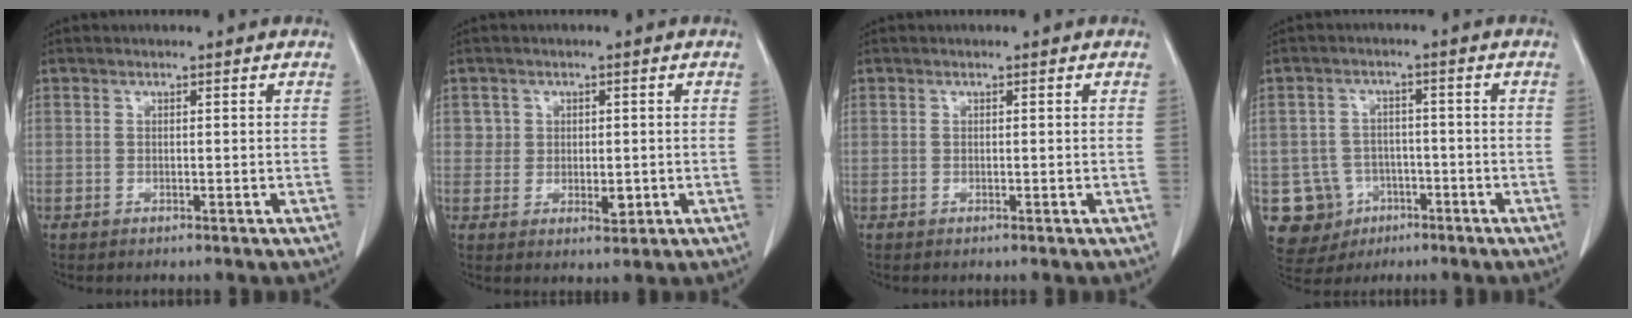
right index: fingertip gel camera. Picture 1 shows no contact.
{"total": 3.4, "force": [0.2, 2.9, 1.6], "torque": [-0.014, -0.001, 0.005]}
{"total": 0.0}
{"total": 8.6, "force": [-2.8, 8.0, 1.1], "torque": [-0.038, 0.012, -0.031]}